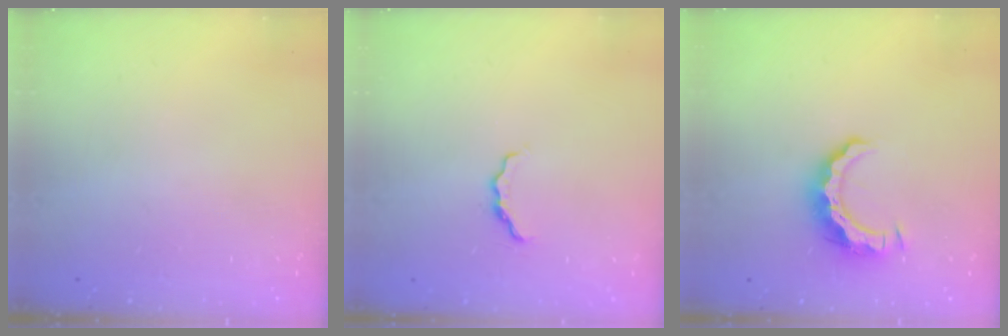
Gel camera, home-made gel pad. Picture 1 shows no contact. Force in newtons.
{"total": 4.1, "press": 4.0, "slide": 0.6}
{"total": 8.9, "press": 8.9, "slide": 0.5}